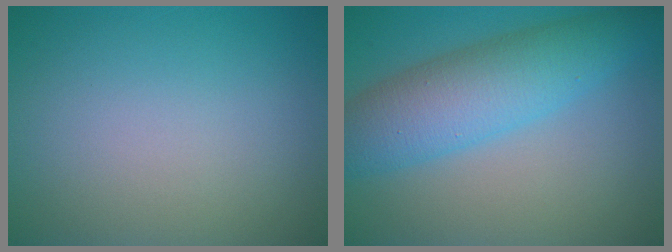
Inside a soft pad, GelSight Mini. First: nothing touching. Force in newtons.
{"total": 6.8, "press": 6.8, "slide": 0.1}